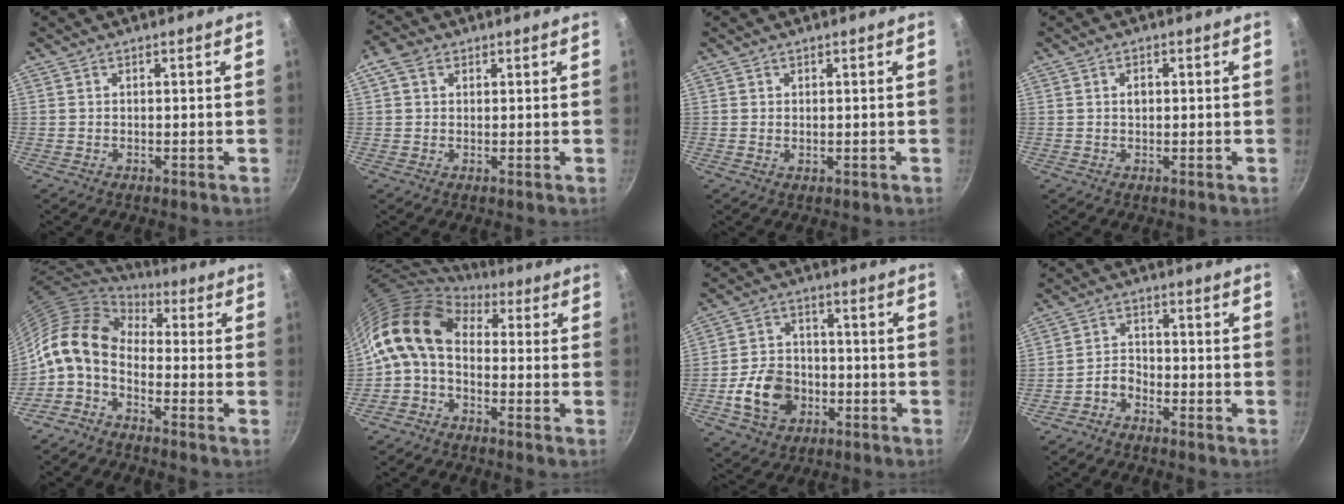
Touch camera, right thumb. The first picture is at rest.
{"total": 4.1, "force": [1.5, 3.1, 2.2], "torque": [-0.031, 0.002, 0.020]}
{"total": 0.7, "force": [0.2, 0.5, 0.5], "torque": [-0.005, -0.004, 0.002]}
{"total": 1.8, "force": [0.3, 1.2, 1.3], "torque": [-0.017, 0.003, 0.004]}
{"total": 11.4, "force": [-0.8, 7.5, 8.6], "torque": [-0.147, 0.030, -0.033]}
{"total": 11.4, "force": [0.8, 7.8, 8.3], "torque": [-0.143, 0.027, -0.011]}
{"total": 11.1, "force": [-3.3, 8.5, 6.3], "torque": [-0.093, 0.027, -0.060]}
{"total": 3.2, "force": [-2.4, 1.8, 1.1], "torque": [-0.017, 0.034, -0.052]}